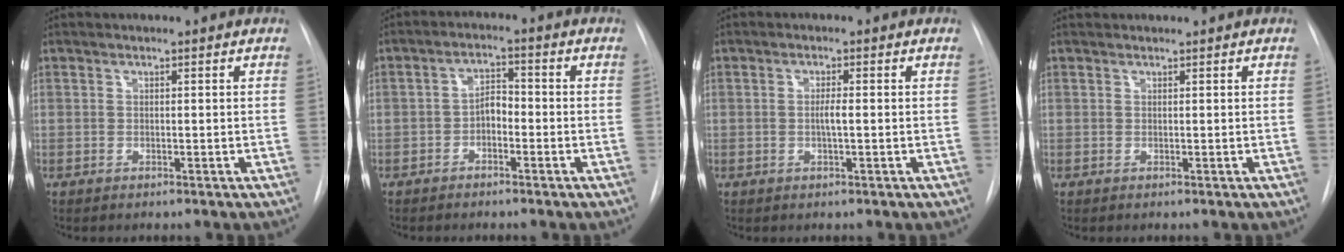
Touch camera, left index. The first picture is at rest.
{"total": 3.2, "force": [-1.4, 1.8, 2.3], "torque": [-0.037, 0.013, -0.029]}
{"total": 1.8, "force": [-0.2, 0.1, 1.8], "torque": [-0.031, 0.000, -0.004]}
{"total": 1.5, "force": [1.5, 0.1, 0.3], "torque": [-0.009, 0.026, 0.023]}